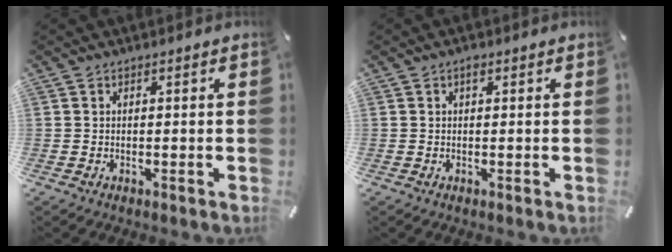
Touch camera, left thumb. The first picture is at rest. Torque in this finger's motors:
{"motor_torque": [0.13, -0.03, 0.16, 0.05, 0.00]}